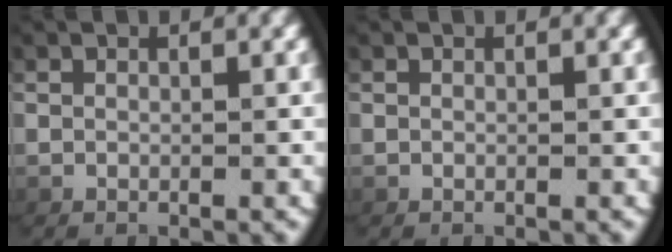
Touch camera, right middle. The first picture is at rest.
{"total": 0.0}